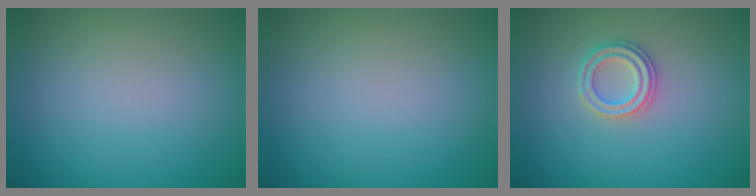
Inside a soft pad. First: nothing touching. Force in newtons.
{"total": 0.0}
{"total": 2.3, "press": 2.2, "slide": 0.5}